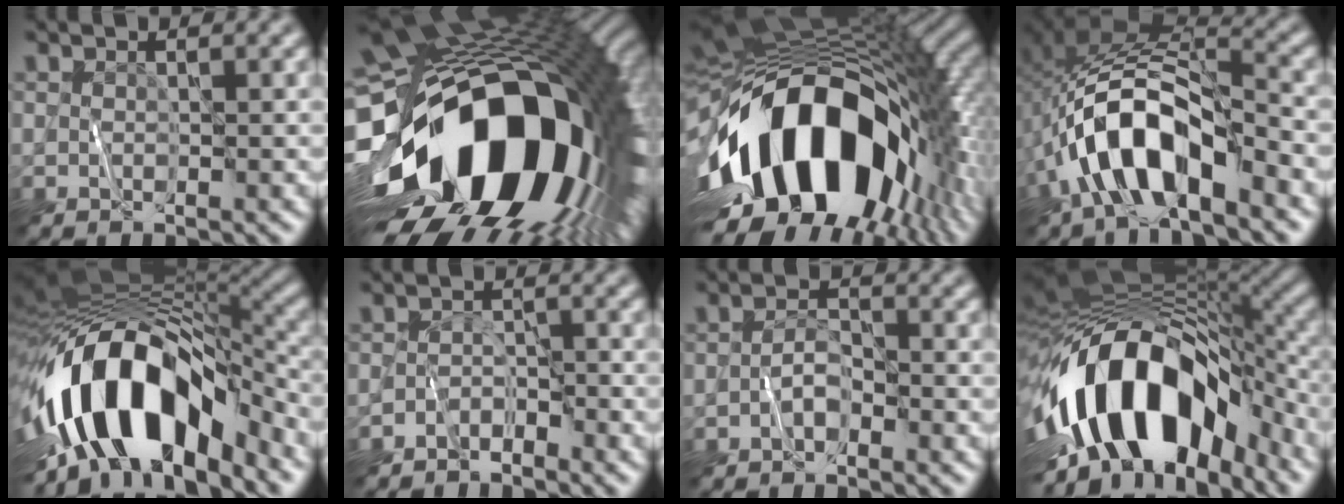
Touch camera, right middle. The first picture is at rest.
{"total": 20.5, "force": [-5.7, 11.8, 15.8], "torque": [-0.299, -0.051, -0.085]}
{"total": 18.1, "force": [-4.1, 10.9, 13.9], "torque": [-0.245, 0.001, -0.068]}
{"total": 10.0, "force": [-4.3, 4.4, 7.8], "torque": [-0.151, 0.011, -0.077]}
{"total": 14.4, "force": [-5.5, 7.3, 11.1], "torque": [-0.191, 0.008, -0.099]}
{"total": 2.0, "force": [-1.8, 0.8, 0.2], "torque": [0.002, 0.009, -0.038]}
{"total": 1.7, "force": [-0.9, 0.8, 1.2], "torque": [-0.024, 0.009, -0.020]}
{"total": 15.4, "force": [-4.8, 8.4, 12.0], "torque": [-0.195, 0.012, -0.083]}